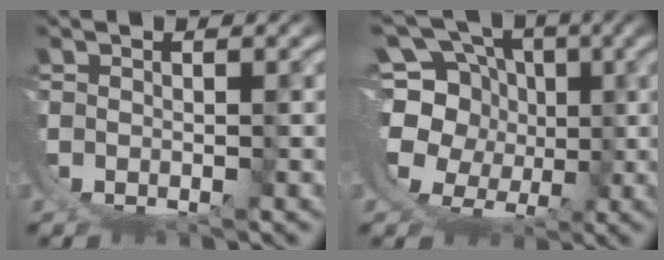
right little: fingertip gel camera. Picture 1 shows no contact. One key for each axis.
{"total": 12.7, "fx": 1.0, "fy": 10.1, "fz": 7.6, "tx": -0.167, "ty": -0.040, "tz": 0.020}